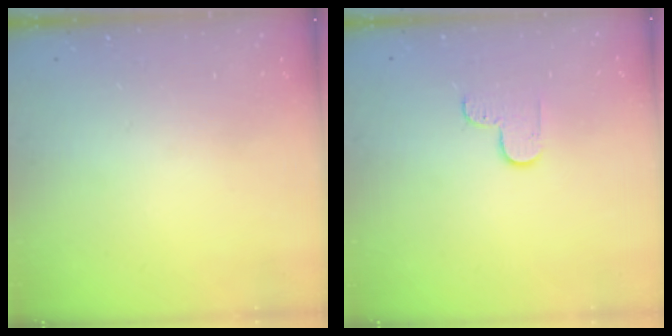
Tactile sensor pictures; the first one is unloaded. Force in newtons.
{"total": 4.6, "press": 4.5, "slide": 0.5}